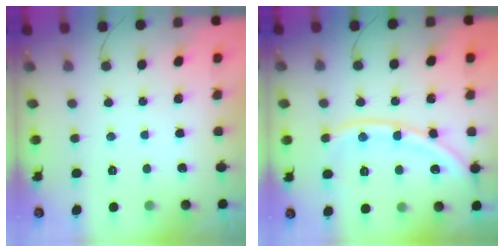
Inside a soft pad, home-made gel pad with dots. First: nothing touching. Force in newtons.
{"total": 13.0, "press": 12.9, "slide": 1.7}